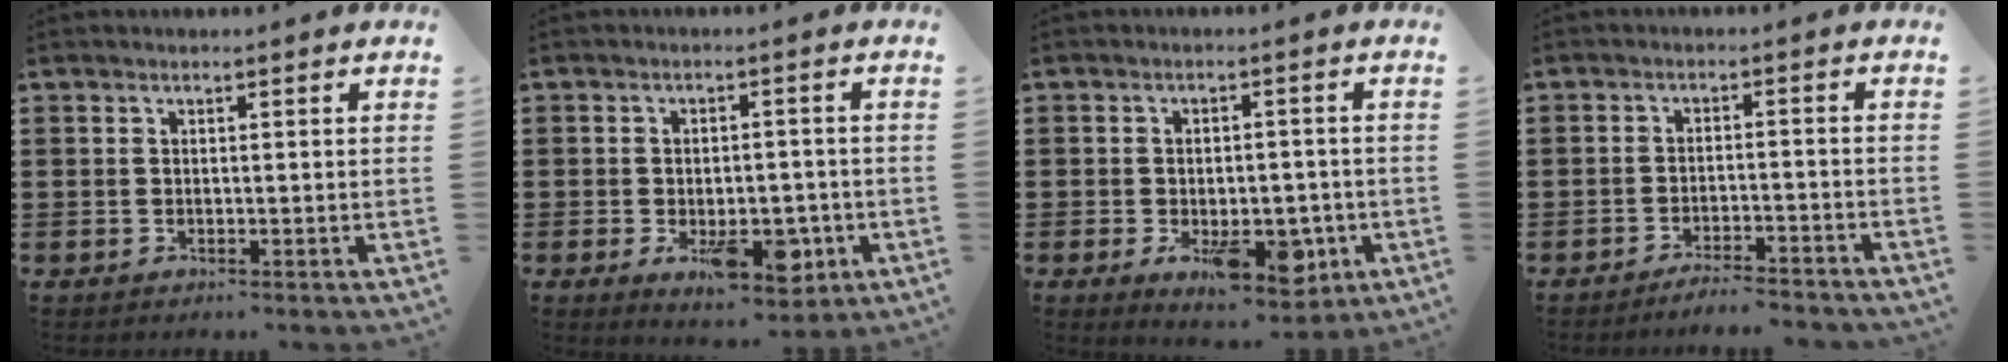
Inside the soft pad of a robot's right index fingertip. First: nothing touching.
{"total": 9.5, "force": [-3.4, 4.8, 7.5], "torque": [-0.095, -0.006, -0.053]}
{"total": 9.9, "force": [-3.5, 5.2, 7.7], "torque": [-0.097, -0.007, -0.052]}
{"total": 3.2, "force": [-3.2, -0.1, 0.6], "torque": [-0.014, 0.001, -0.064]}